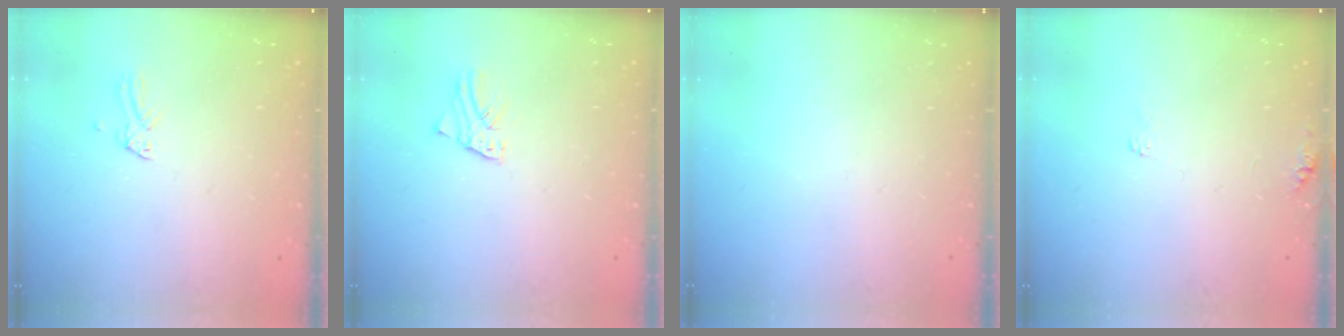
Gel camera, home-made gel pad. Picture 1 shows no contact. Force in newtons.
{"total": 1.6, "press": 1.6, "slide": 0.2}
{"total": 0.0}
{"total": 5.7, "press": 5.7, "slide": 0.6}